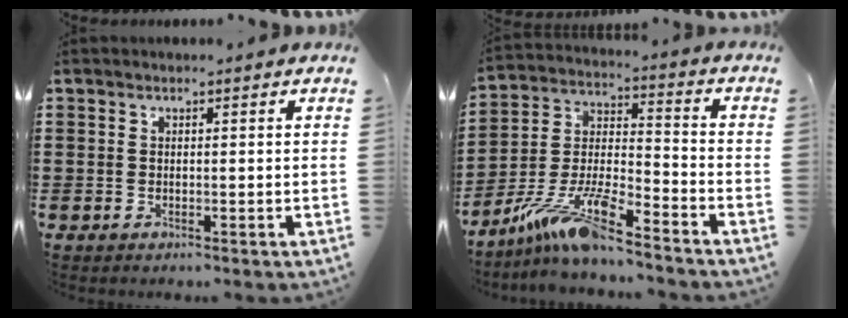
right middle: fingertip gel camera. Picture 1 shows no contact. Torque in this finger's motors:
{"motor_torque": [2.14, 0.00, 0.51, 0.21]}